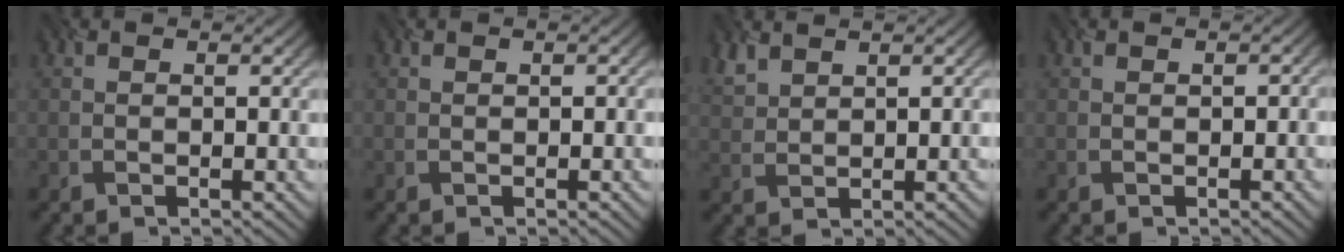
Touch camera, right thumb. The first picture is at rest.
{"total": 1.1, "force": [-0.3, 0.5, 0.9], "torque": [-0.010, 0.001, 0.000]}
{"total": 2.7, "force": [2.4, 0.8, 0.8], "torque": [-0.037, 0.010, 0.059]}
{"total": 1.0, "force": [-0.3, 0.9, 0.3], "torque": [-0.004, 0.003, 0.004]}